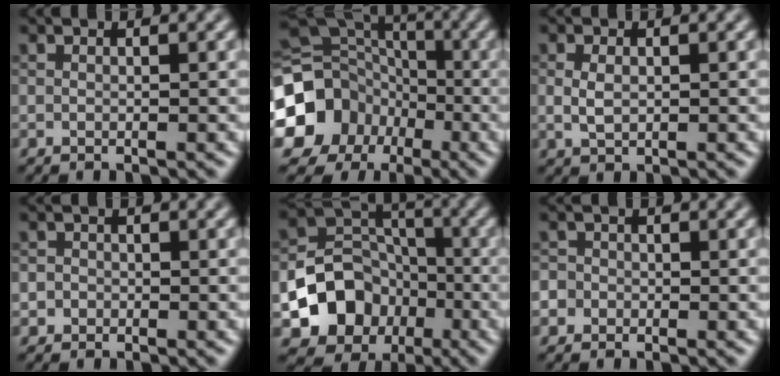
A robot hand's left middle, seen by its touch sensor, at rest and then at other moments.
{"total": 18.6, "force": [-6.6, 16.4, 5.9], "torque": [-0.163, -0.029, -0.130]}
{"total": 1.7, "force": [0.1, 1.1, 1.3], "torque": [-0.031, 0.001, 0.003]}
{"total": 1.2, "force": [-0.3, 1.1, 0.2], "torque": [0.010, 0.000, -0.009]}
{"total": 8.0, "force": [-3.1, 6.5, 3.5], "torque": [-0.044, -0.006, -0.056]}
{"total": 2.7, "force": [-0.8, 2.5, 0.6], "torque": [0.008, 0.011, -0.037]}